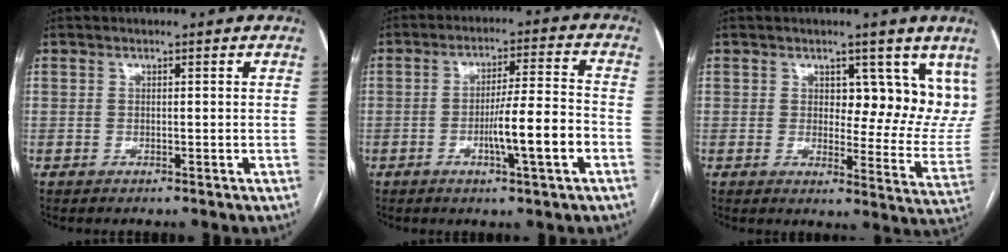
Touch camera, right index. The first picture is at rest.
{"total": 9.2, "force": [-3.1, 0.1, 8.6], "torque": [-0.140, 0.003, -0.051]}
{"total": 10.9, "force": [5.9, 5.3, 7.4], "torque": [-0.073, -0.018, 0.075]}